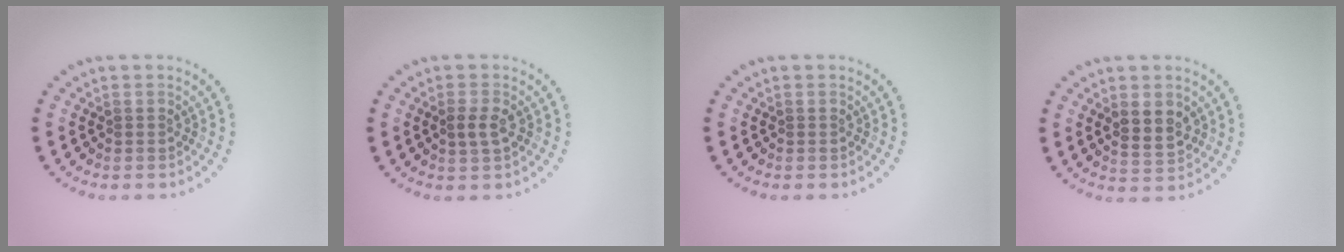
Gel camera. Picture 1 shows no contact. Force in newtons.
{"total": 1.9, "press": 1.8, "slide": 0.4}
{"total": 0.0}
{"total": 3.0, "press": 2.9, "slide": 0.6}